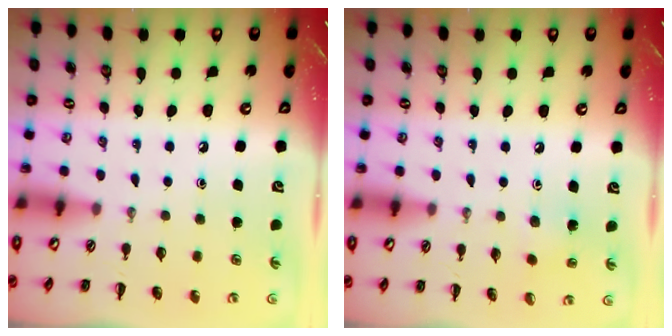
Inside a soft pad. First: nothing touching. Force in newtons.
{"total": 4.9, "press": 4.8, "slide": 1.1}